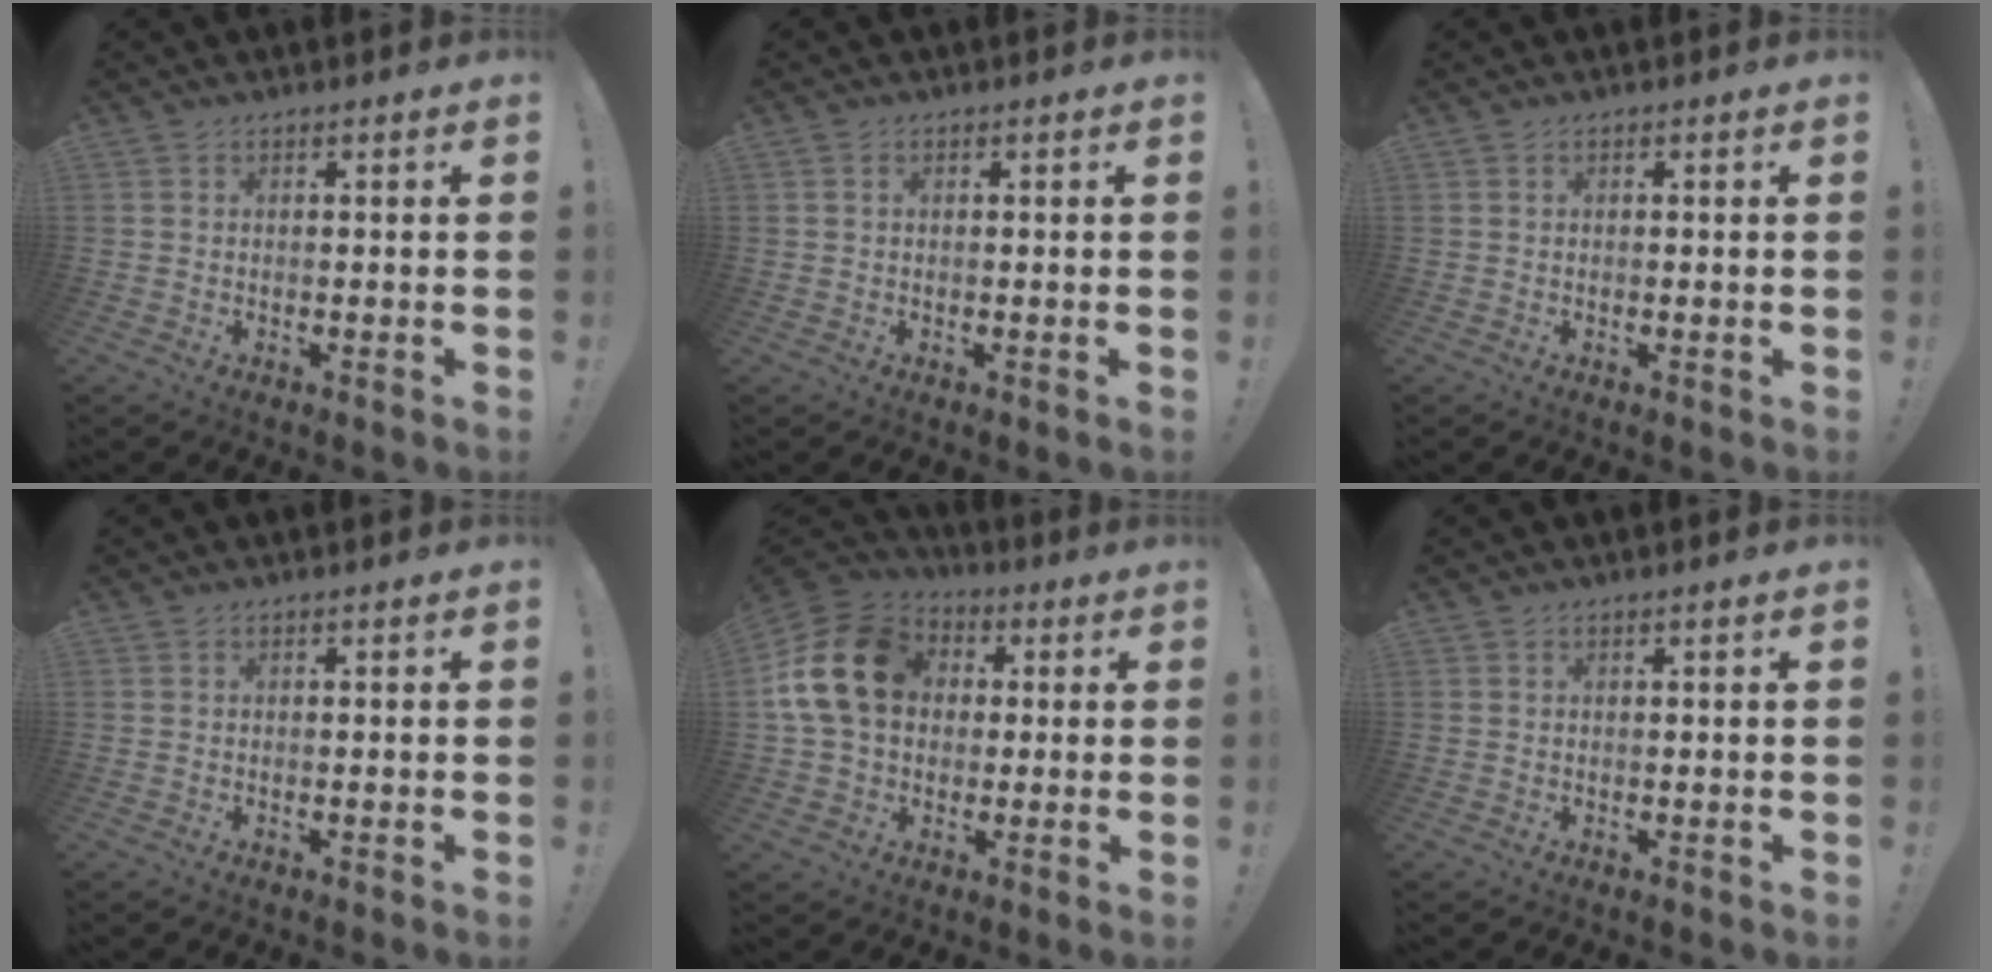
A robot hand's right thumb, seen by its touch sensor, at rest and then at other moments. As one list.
[{"total": 0.6, "force": [0.1, 0.5, 0.3], "torque": [-0.010, 0.005, 0.002]}, {"total": 0.0}, {"total": 0.0}, {"total": 17.9, "force": [3.1, 14.0, 10.8], "torque": [-0.198, 0.013, 0.062]}, {"total": 0.5, "force": [0.2, -0.3, 0.3], "torque": [-0.005, 0.000, 0.003]}]